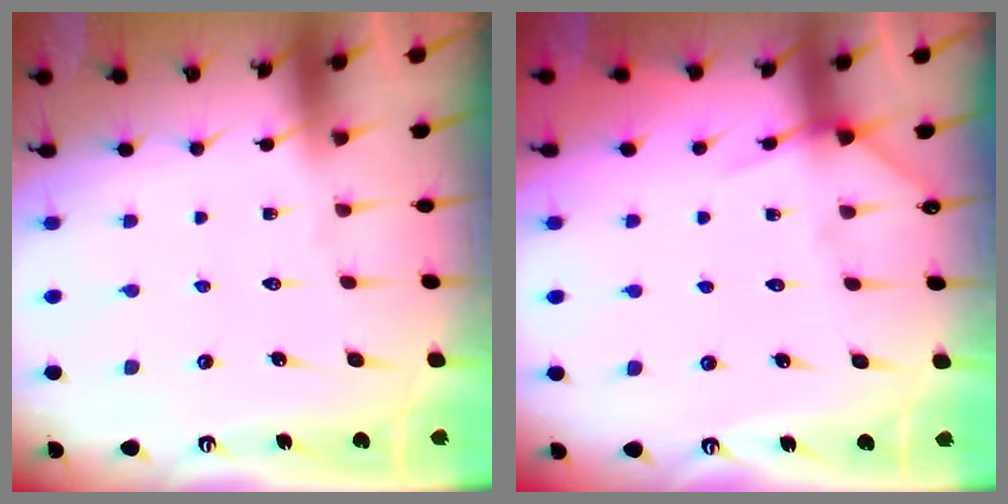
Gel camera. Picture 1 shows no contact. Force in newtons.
{"total": 5.9, "press": 5.9, "slide": 0.8}